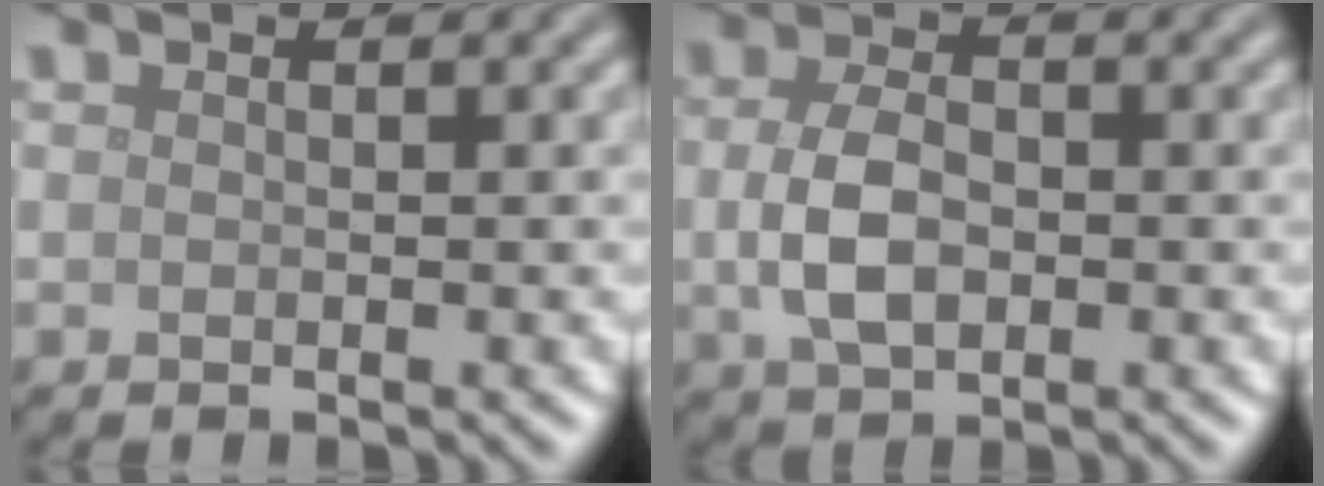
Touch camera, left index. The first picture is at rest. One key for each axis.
{"total": 4.1, "fx": -0.3, "fy": 2.5, "fz": 3.2, "tx": -0.072, "ty": -0.002, "tz": -0.005}